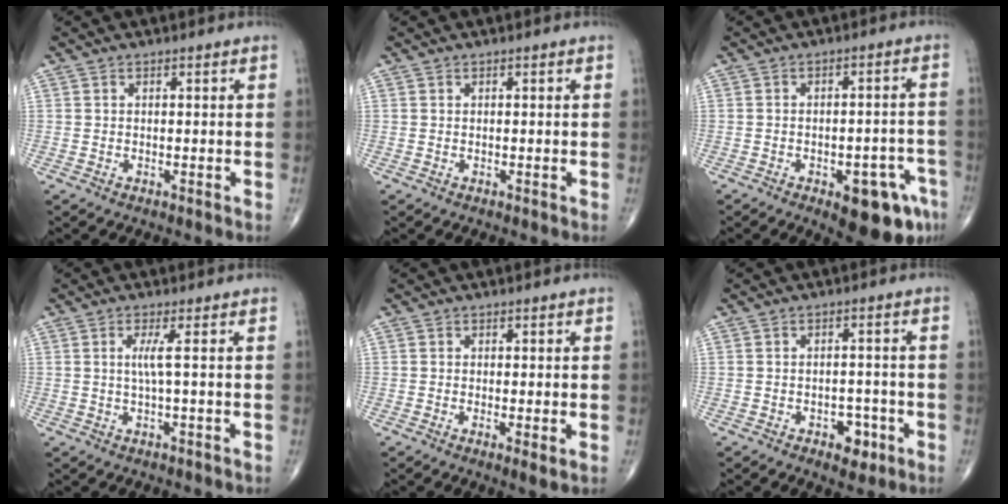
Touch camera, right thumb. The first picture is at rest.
{"total": 0.0}
{"total": 11.7, "force": [-6.1, 4.6, 8.8], "torque": [-0.088, 0.034, -0.071]}
{"total": 2.5, "force": [0.3, -0.6, 2.4], "torque": [-0.067, -0.002, 0.005]}
{"total": 2.1, "force": [-0.5, 0.3, 2.1], "torque": [-0.043, -0.010, -0.010]}
{"total": 4.4, "force": [-2.2, 2.7, 2.7], "torque": [-0.017, 0.013, -0.027]}